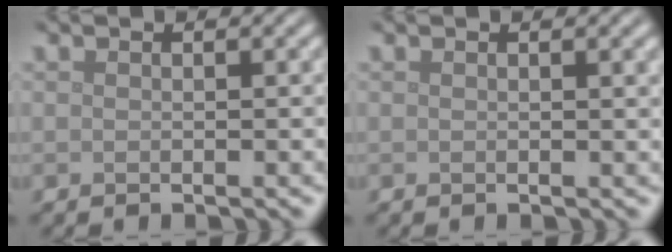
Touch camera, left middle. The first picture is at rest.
{"total": 1.1, "force": [0.5, 0.3, 0.9], "torque": [-0.007, 0.005, 0.007]}